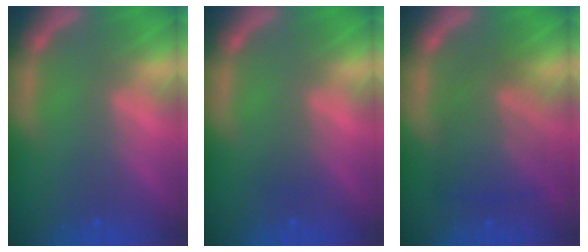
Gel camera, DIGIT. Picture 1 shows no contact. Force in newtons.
{"total": 1.0}
{"total": 6.5}